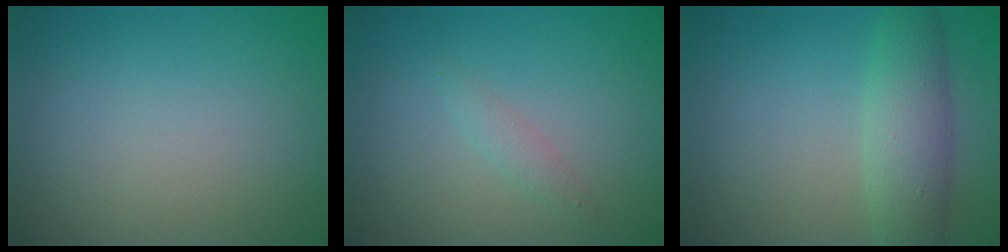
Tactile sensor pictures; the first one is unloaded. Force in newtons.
{"total": 1.0, "press": 1.0, "slide": 0.0}
{"total": 4.5, "press": 4.5, "slide": 0.1}